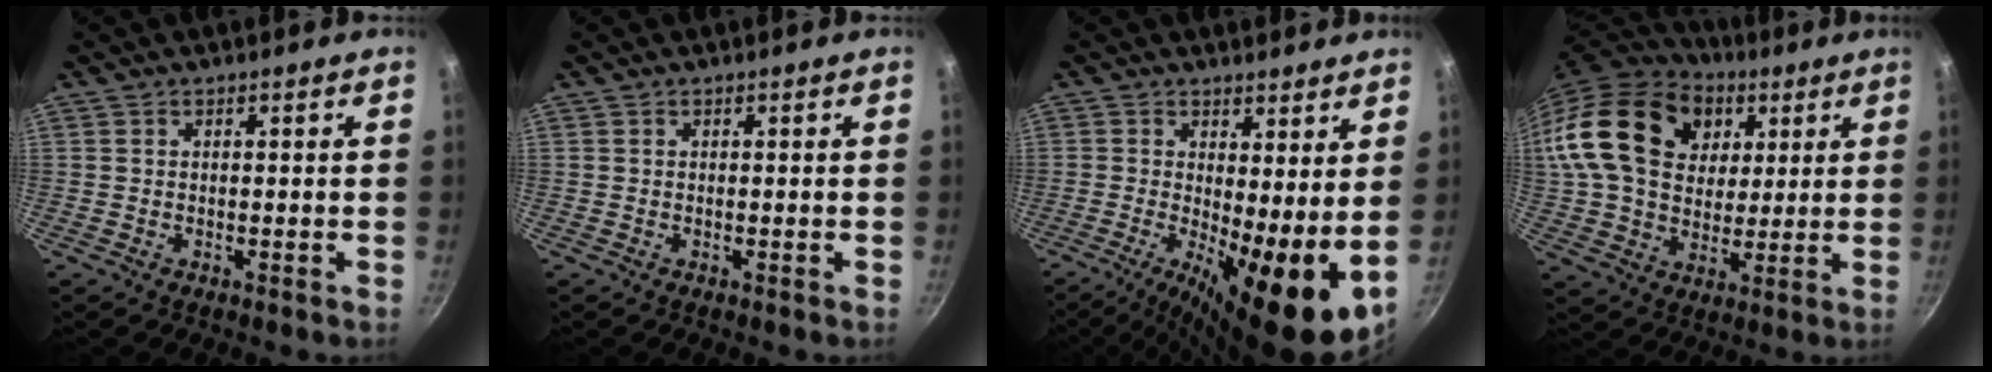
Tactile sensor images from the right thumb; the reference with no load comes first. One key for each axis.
{"total": 0.0}
{"total": 12.3, "fx": -0.7, "fy": 3.7, "fz": 11.7, "tx": -0.172, "ty": -0.008, "tz": -0.012}
{"total": 28.7, "fx": 10.3, "fy": 20.7, "fz": 17.1, "tx": -0.346, "ty": 0.017, "tz": 0.181}